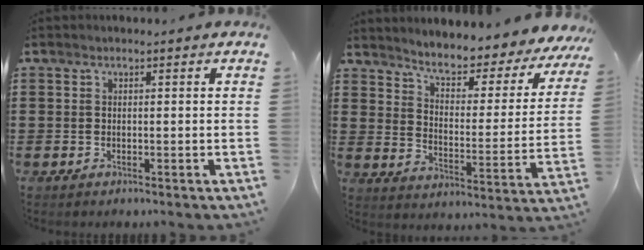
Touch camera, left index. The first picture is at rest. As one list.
[{"total": 4.7, "force": [4.1, 0.6, 2.1], "torque": [-0.054, -0.038, 0.059]}]